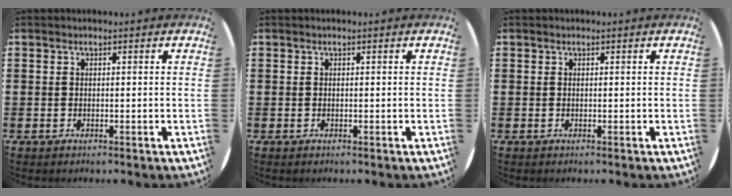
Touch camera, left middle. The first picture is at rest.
{"total": 0.0}
{"total": 0.0}